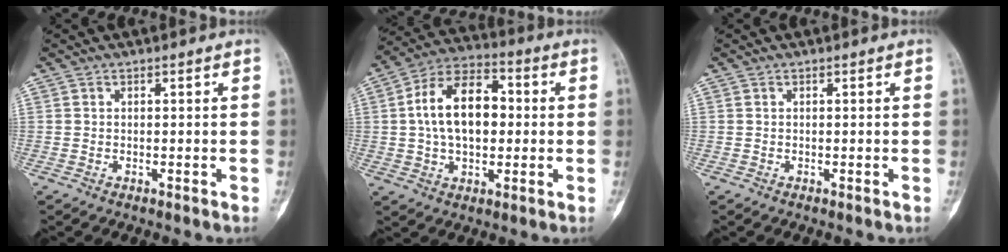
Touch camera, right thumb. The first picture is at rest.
{"total": 14.9, "force": [1.1, 9.1, 11.8], "torque": [-0.182, 0.025, 0.011]}
{"total": 0.0}